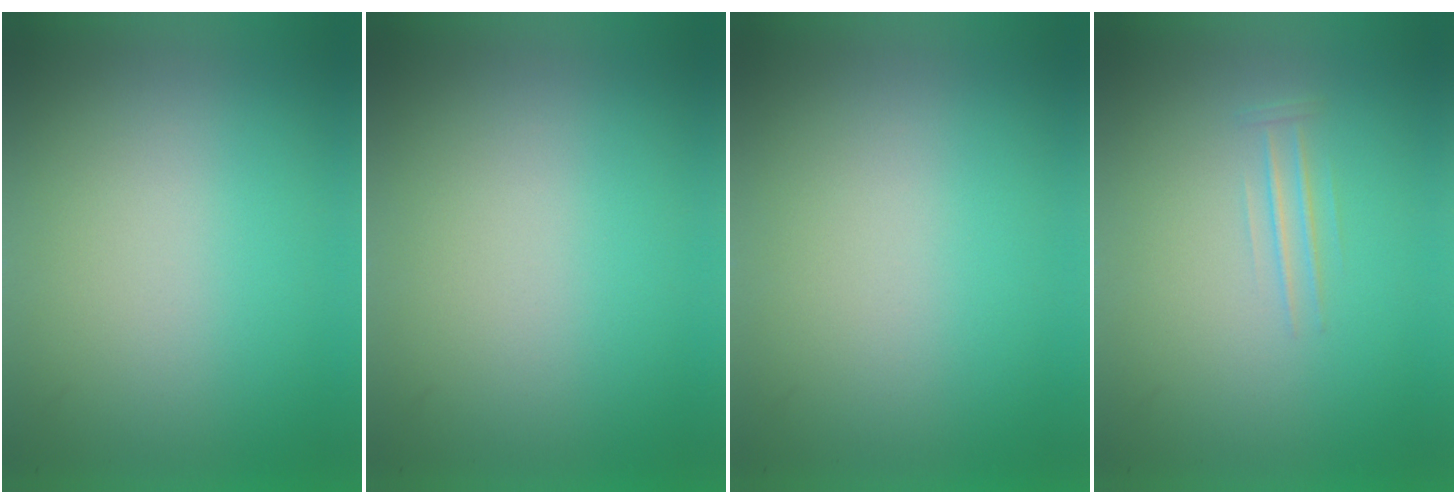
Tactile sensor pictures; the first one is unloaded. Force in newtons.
{"total": 0.0}
{"total": 1.0}
{"total": 1.1}